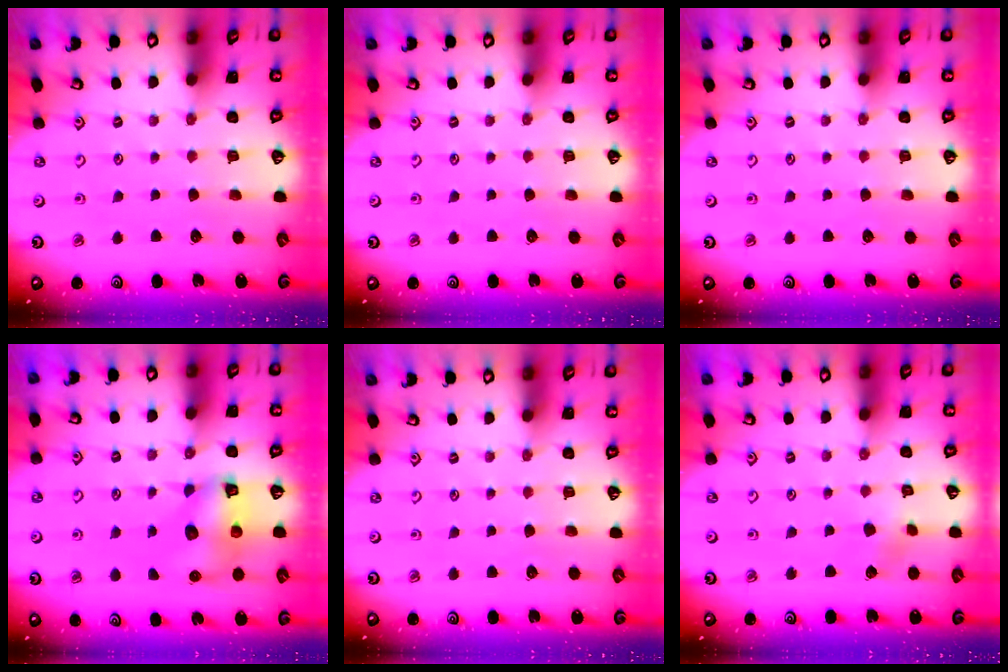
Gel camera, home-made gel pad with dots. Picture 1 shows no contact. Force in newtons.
{"total": 0.0}
{"total": 0.0}
{"total": 8.5, "press": 8.4, "slide": 0.7}
{"total": 0.0}
{"total": 2.5, "press": 2.4, "slide": 0.6}